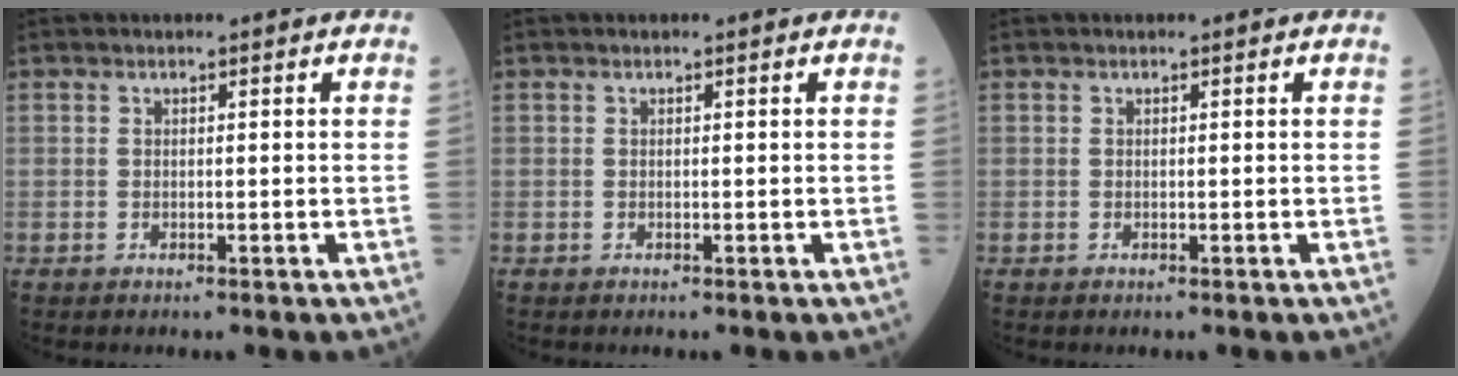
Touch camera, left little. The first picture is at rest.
{"total": 0.0}
{"total": 0.0}